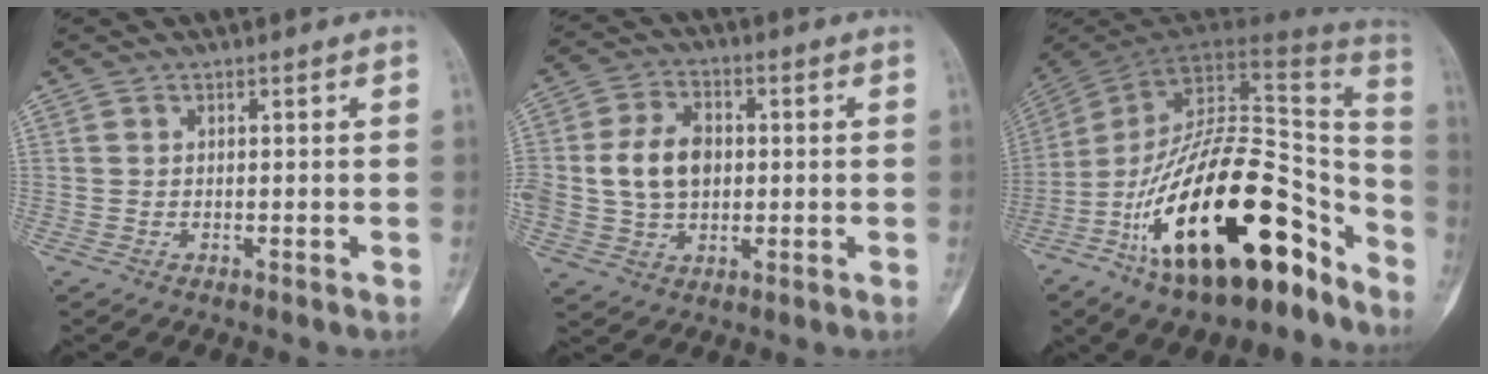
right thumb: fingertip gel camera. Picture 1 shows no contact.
{"total": 9.8, "force": [0.4, 7.2, 6.6], "torque": [-0.098, 0.014, 0.009]}
{"total": 30.3, "force": [-16.5, 13.3, 21.6], "torque": [-0.290, 0.092, -0.267]}